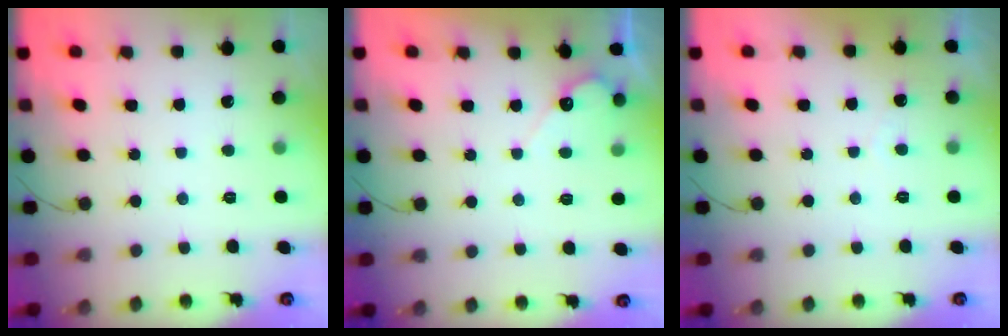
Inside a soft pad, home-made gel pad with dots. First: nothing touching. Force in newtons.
{"total": 3.7, "press": 3.7, "slide": 0.2}
{"total": 1.8, "press": 1.8, "slide": 0.1}